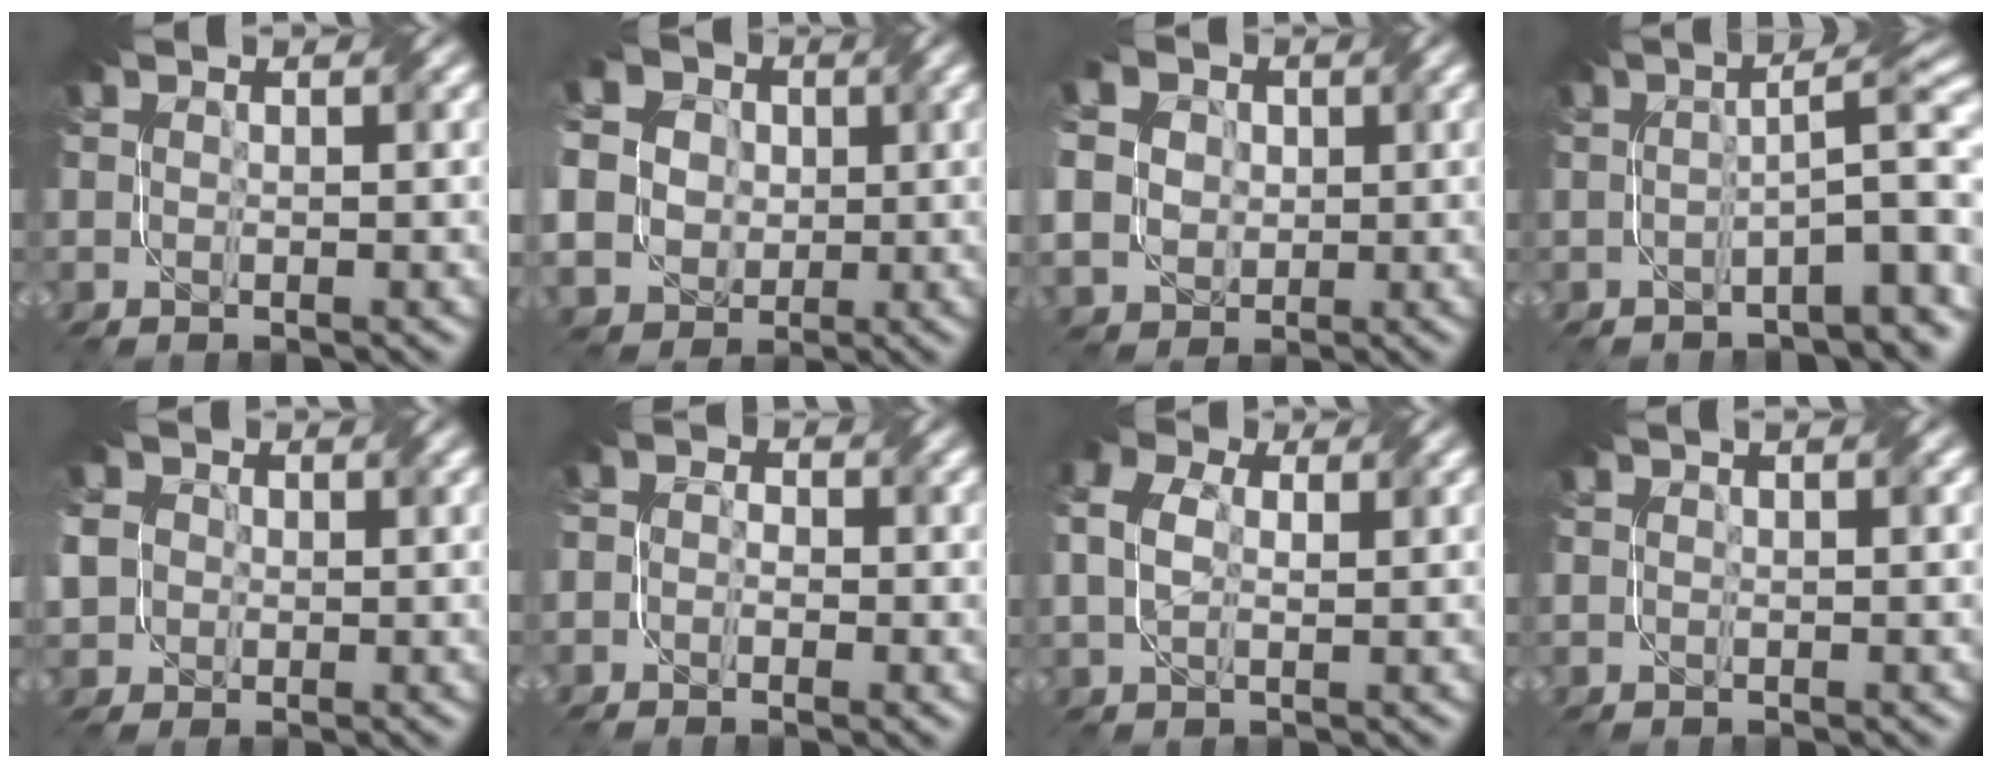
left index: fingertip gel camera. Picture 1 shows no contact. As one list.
[{"total": 13.7, "force": [0.6, 12.6, 5.2], "torque": [-0.153, -0.004, -0.008]}, {"total": 12.2, "force": [2.1, 10.6, 5.7], "torque": [-0.151, 0.013, 0.017]}, {"total": 6.5, "force": [-2.3, 1.2, 6.0], "torque": [-0.069, 0.023, -0.041]}, {"total": 6.5, "force": [0.5, 5.8, 2.8], "torque": [-0.080, 0.026, -0.017]}, {"total": 2.1, "force": [-0.3, 1.8, 1.2], "torque": [-0.009, 0.007, -0.018]}, {"total": 4.4, "force": [1.2, 3.1, 2.8], "torque": [-0.068, 0.019, 0.012]}, {"total": 0.0}]